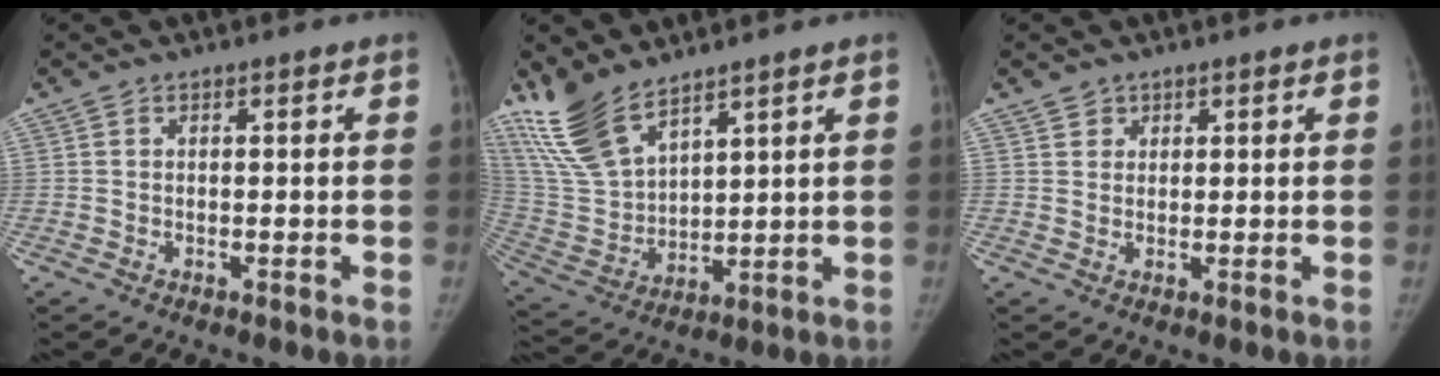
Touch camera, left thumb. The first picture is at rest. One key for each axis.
{"total": 13.7, "fx": 10.6, "fy": 5.1, "fz": 7.1, "tx": -0.135, "ty": -0.045, "tz": 0.231}
{"total": 1.8, "fx": 1.2, "fy": 1.3, "fz": -0.1, "tx": 0.024, "ty": -0.005, "tz": 0.013}